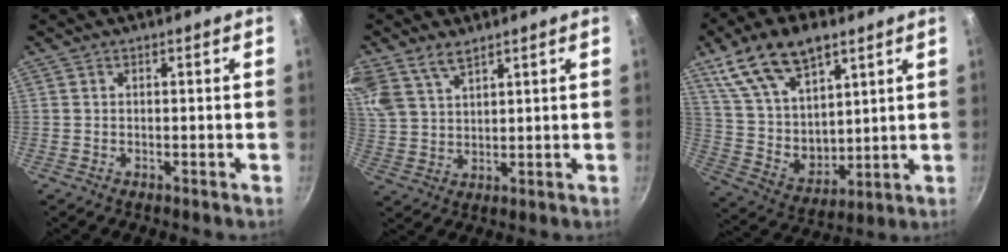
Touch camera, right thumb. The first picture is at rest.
{"total": 10.1, "force": [6.8, 5.4, 5.2], "torque": [-0.114, -0.004, 0.147]}
{"total": 18.9, "force": [10.5, 10.5, 11.7], "torque": [-0.178, -0.042, 0.210]}